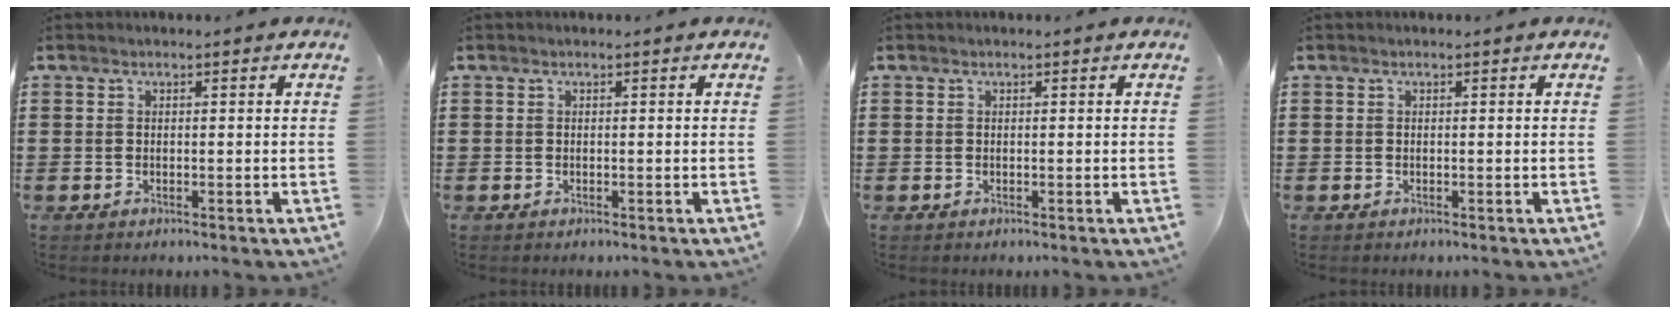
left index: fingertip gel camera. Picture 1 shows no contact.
{"total": 0.0}
{"total": 0.0}
{"total": 0.0}